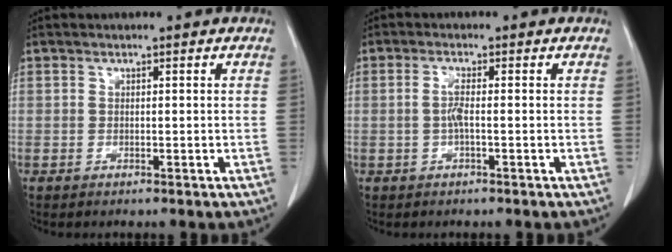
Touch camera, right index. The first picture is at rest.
{"total": 2.1, "force": [-0.3, 0.1, 2.1], "torque": [-0.046, 0.001, -0.008]}